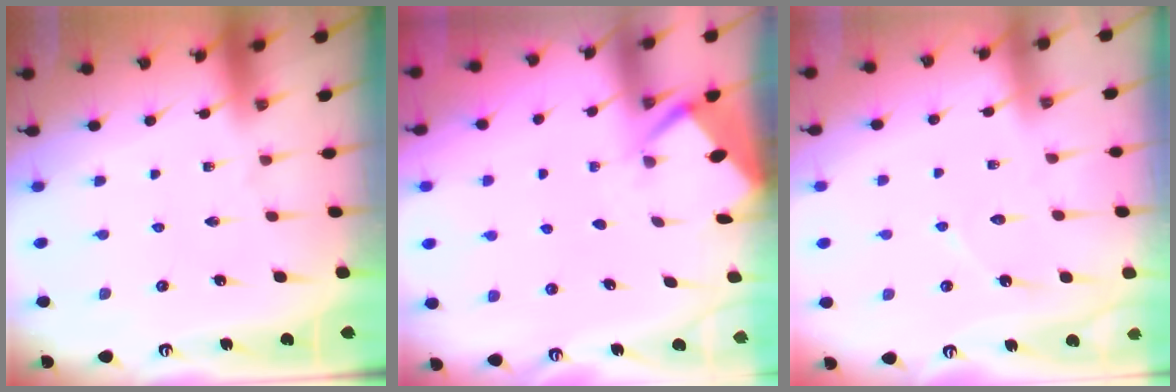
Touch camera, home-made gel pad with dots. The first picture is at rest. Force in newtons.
{"total": 2.6, "press": 2.6, "slide": 0.4}
{"total": 4.1, "press": 4.1, "slide": 0.3}